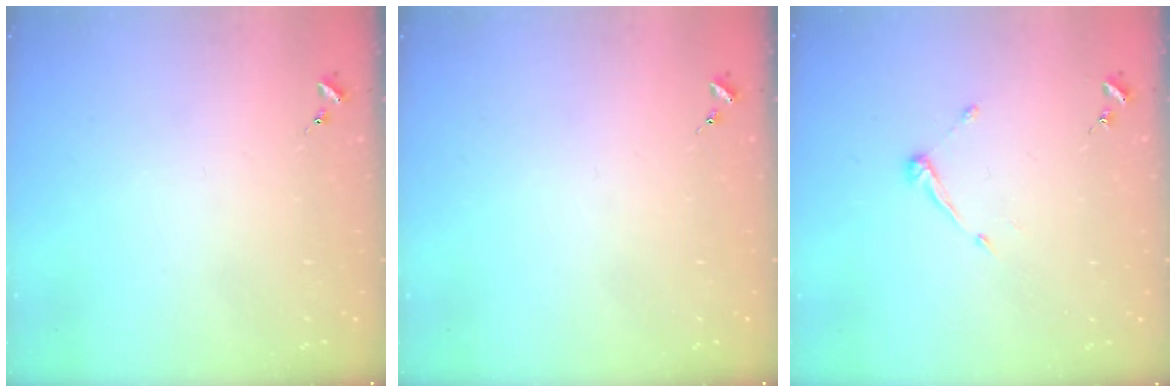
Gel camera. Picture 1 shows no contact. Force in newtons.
{"total": 0.0}
{"total": 6.6, "press": 6.6, "slide": 0.5}